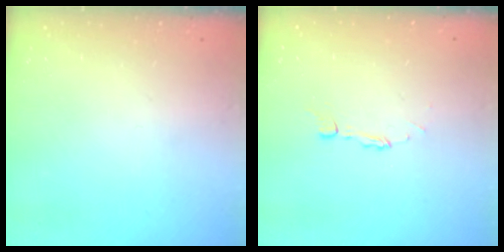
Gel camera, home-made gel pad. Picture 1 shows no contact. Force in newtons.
{"total": 2.7, "press": 2.7, "slide": 0.2}